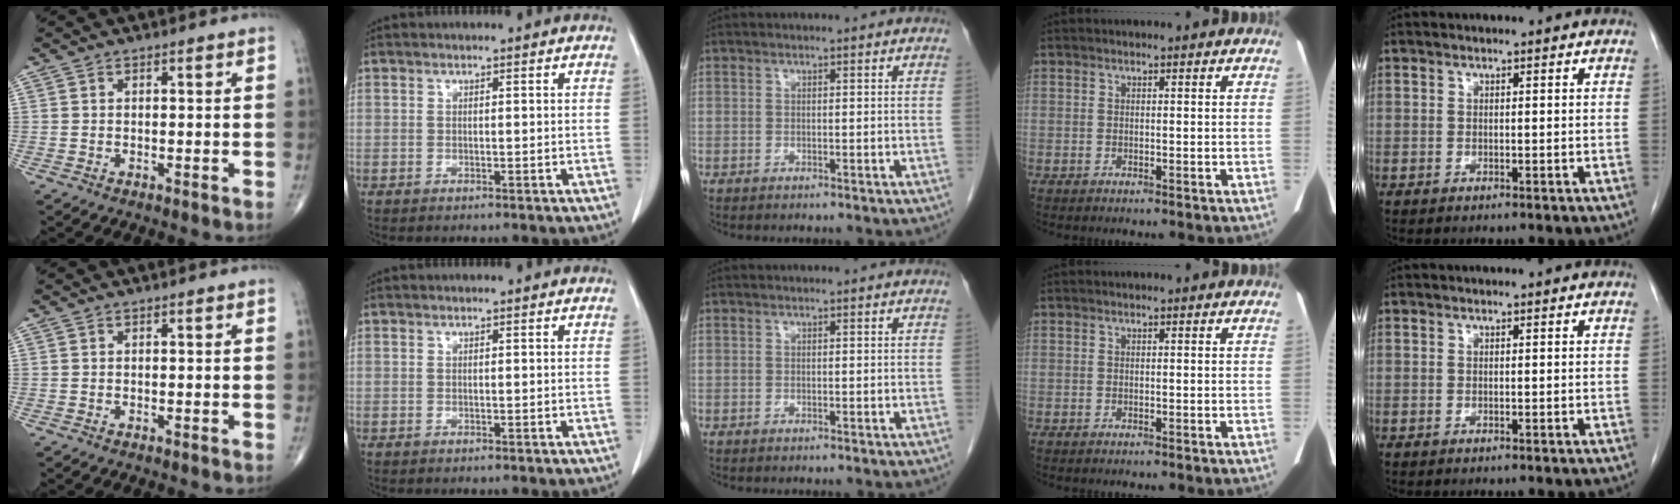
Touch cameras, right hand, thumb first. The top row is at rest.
{}